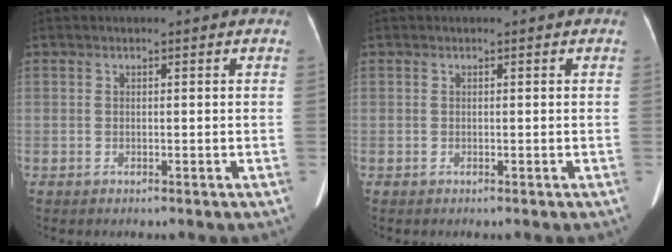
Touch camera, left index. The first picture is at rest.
{"total": 0.0}